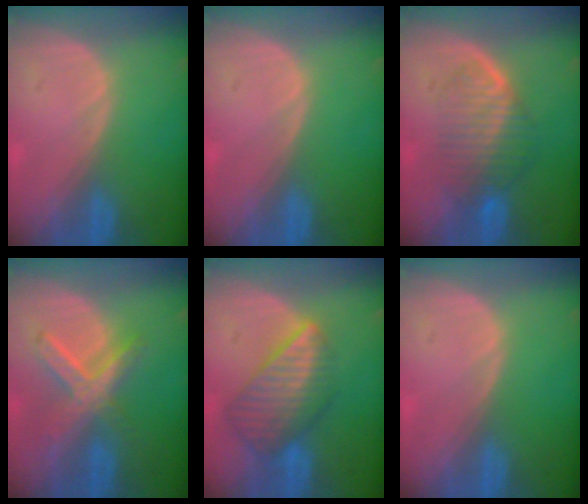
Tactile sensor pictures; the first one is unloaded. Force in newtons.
{"total": 0.0}
{"total": 6.7, "press": 6.4, "slide": 1.8}
{"total": 6.9, "press": 6.2, "slide": 3.1}
{"total": 8.4, "press": 7.5, "slide": 3.9}
{"total": 0.0}